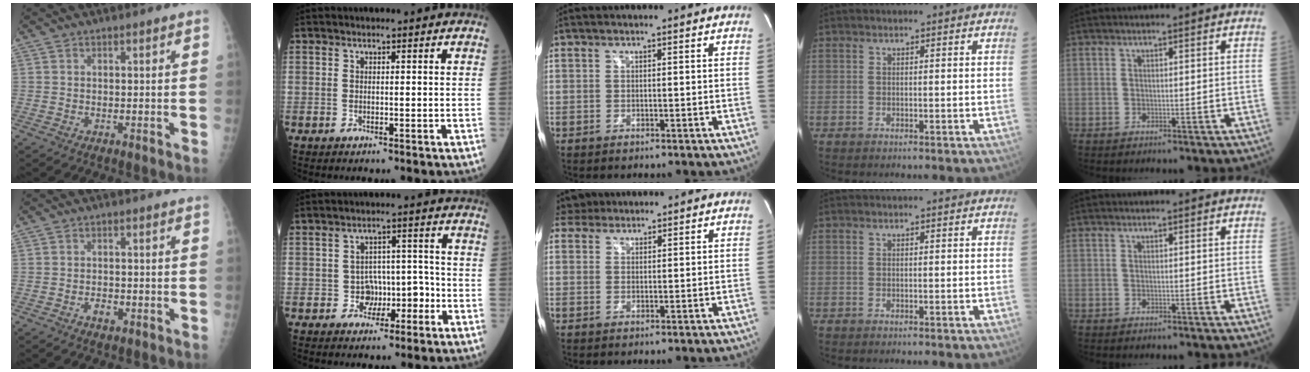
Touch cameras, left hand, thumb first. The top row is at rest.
{"thumb": {"total": 2.4, "force": [-1.1, 1.5, 1.5], "torque": [-0.017, 0.005, -0.015]}, "index": {"total": 4.4, "force": [-1.8, 3.7, 1.7], "torque": [-0.013, 0.021, -0.026]}, "middle": {"total": 2.7, "force": [2.4, 1.2, -0.2], "torque": [-0.002, 0.015, 0.042]}}